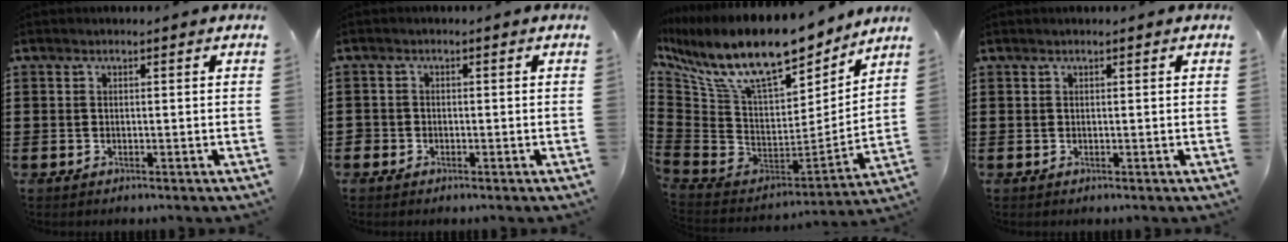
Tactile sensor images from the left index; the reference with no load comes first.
{"total": 1.0, "force": [-0.7, 0.7, 0.0], "torque": [-0.003, 0.003, -0.017]}
{"total": 14.5, "force": [9.8, 4.6, 9.7], "torque": [-0.215, -0.070, 0.164]}
{"total": 0.0}